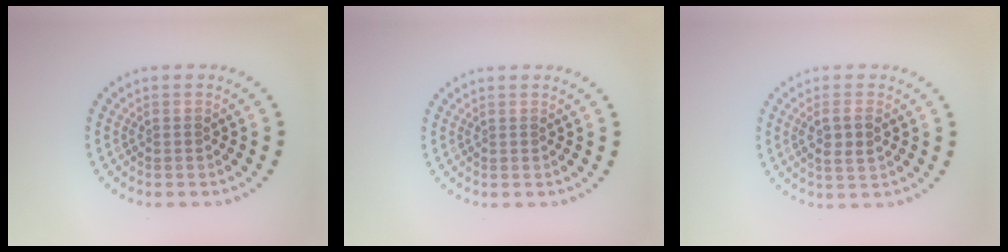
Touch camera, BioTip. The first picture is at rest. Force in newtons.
{"total": 0.0}
{"total": 2.3, "press": 2.2, "slide": 0.7}